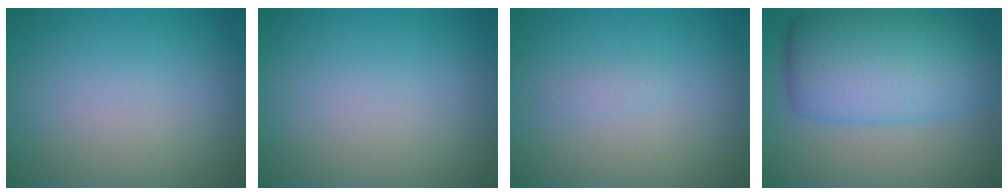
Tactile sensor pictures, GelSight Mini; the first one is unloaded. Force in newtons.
{"total": 0.0}
{"total": 0.6, "press": 0.6, "slide": 0.1}
{"total": 9.3, "press": 9.3, "slide": 0.1}